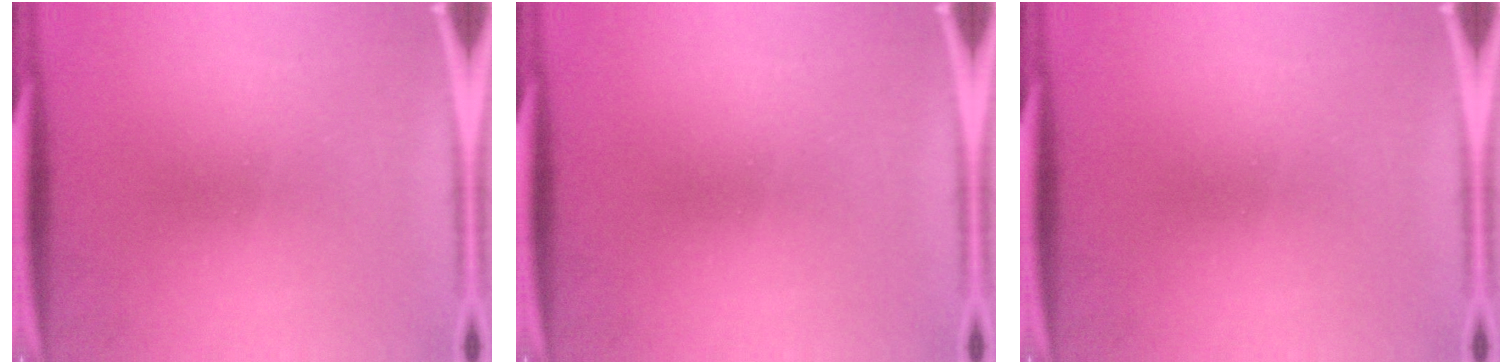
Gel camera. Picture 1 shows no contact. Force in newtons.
{"total": 0.0}
{"total": 0.0}